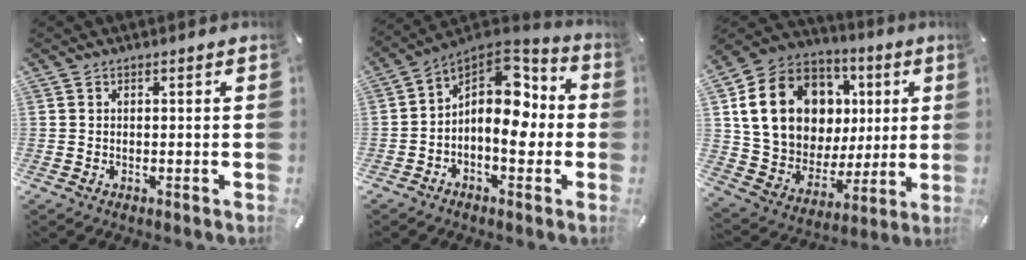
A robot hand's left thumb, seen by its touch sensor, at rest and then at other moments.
{"total": 13.2, "force": [-0.2, 8.2, 10.3], "torque": [-0.157, -0.013, -0.008]}
{"total": 19.5, "force": [6.1, 15.3, 10.6], "torque": [-0.203, -0.020, 0.123]}